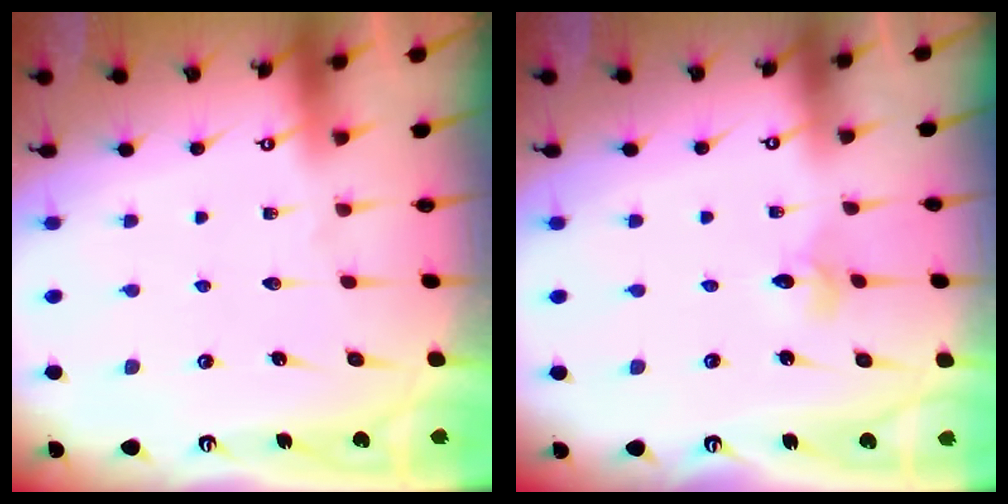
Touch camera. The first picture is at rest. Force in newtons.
{"total": 2.4, "press": 2.4, "slide": 0.2}